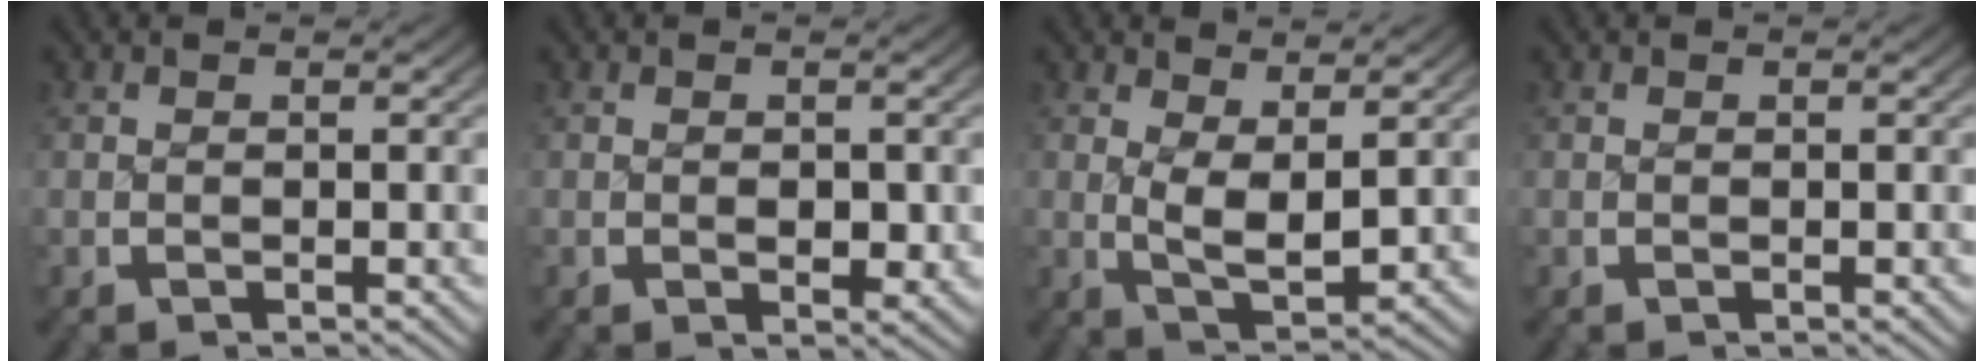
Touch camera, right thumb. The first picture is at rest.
{"total": 1.7, "force": [0.1, 1.2, 1.3], "torque": [-0.019, -0.009, 0.006]}
{"total": 4.5, "force": [1.0, 2.5, 3.7], "torque": [-0.073, -0.020, 0.024]}
{"total": 0.0}